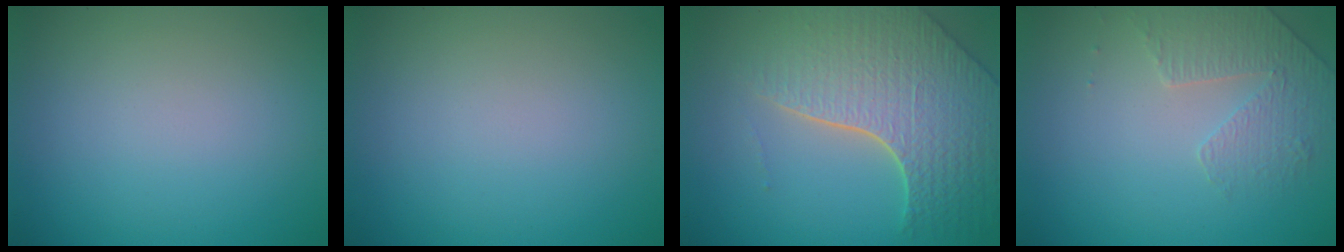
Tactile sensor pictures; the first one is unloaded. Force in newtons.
{"total": 0.0}
{"total": 7.7, "press": 5.6, "slide": 5.3}
{"total": 1.8, "press": 1.4, "slide": 1.0}